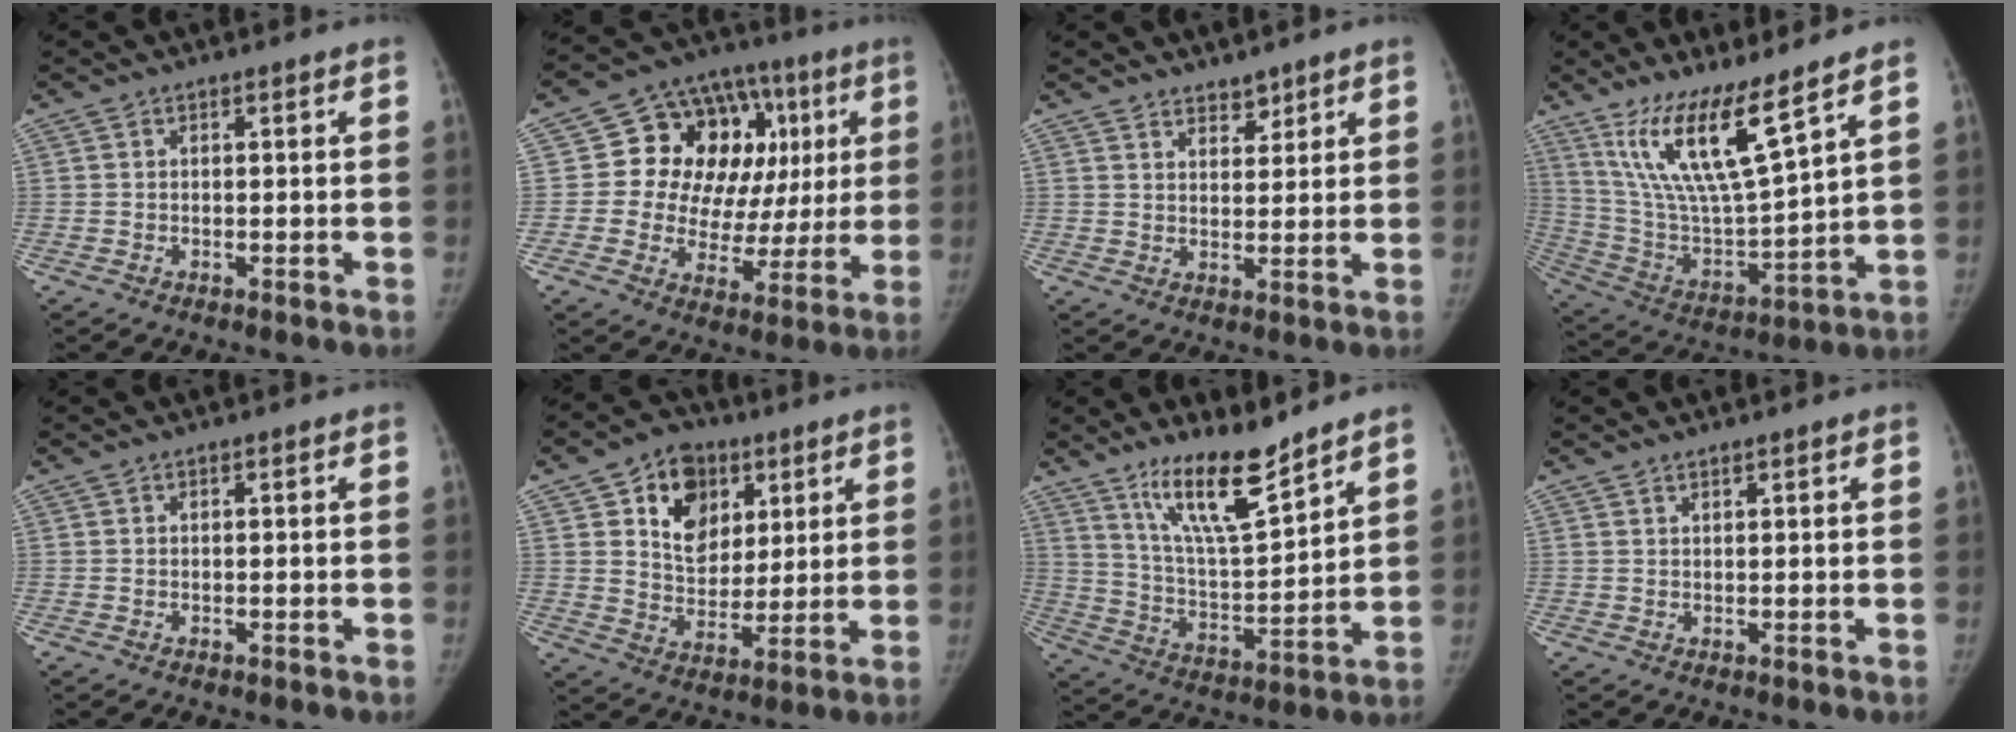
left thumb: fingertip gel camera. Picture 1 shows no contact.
{"total": 20.8, "force": [4.1, 15.0, 13.8], "torque": [-0.128, 0.033, 0.069]}
{"total": 8.8, "force": [7.0, 3.2, 4.3], "torque": [-0.051, -0.053, 0.136]}
{"total": 16.8, "force": [11.0, 2.6, 12.4], "torque": [-0.222, -0.068, 0.222]}
{"total": 0.0}
{"total": 13.9, "force": [5.9, 10.6, 6.9], "torque": [-0.063, -0.022, 0.102]}
{"total": 14.7, "force": [10.9, 3.1, 9.4], "torque": [-0.146, -0.077, 0.206]}
{"total": 1.0, "force": [0.9, 0.3, 0.3], "torque": [-0.001, -0.006, 0.017]}